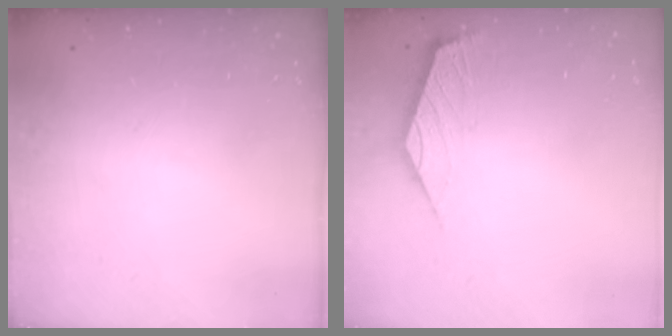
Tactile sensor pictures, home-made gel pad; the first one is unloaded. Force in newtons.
{"total": 2.5, "press": 2.4, "slide": 0.6}